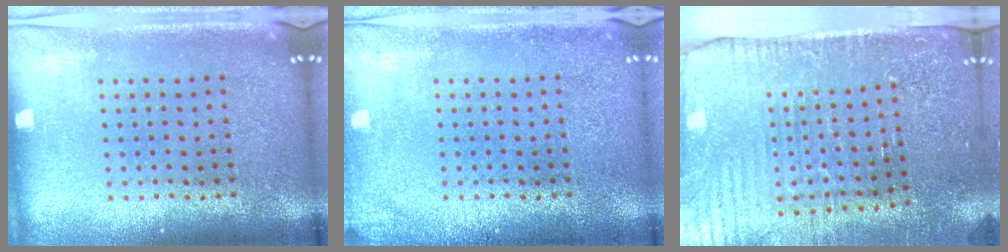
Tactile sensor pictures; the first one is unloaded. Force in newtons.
{"total": 1.1, "press": 1.1, "slide": 0.1}
{"total": 3.7, "press": 3.5, "slide": 1.2}